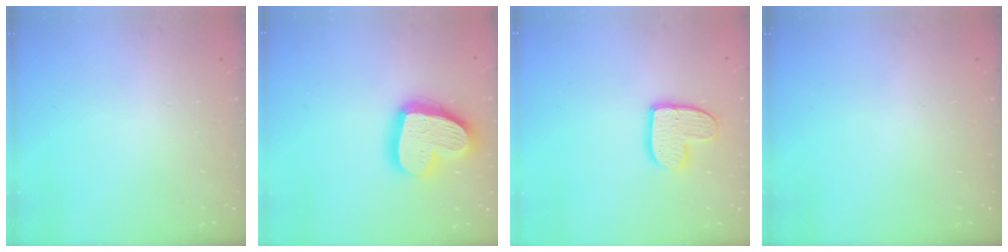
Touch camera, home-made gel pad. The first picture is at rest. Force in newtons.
{"total": 20.5, "press": 20.4, "slide": 1.8}
{"total": 11.5, "press": 11.4, "slide": 1.0}
{"total": 0.0}